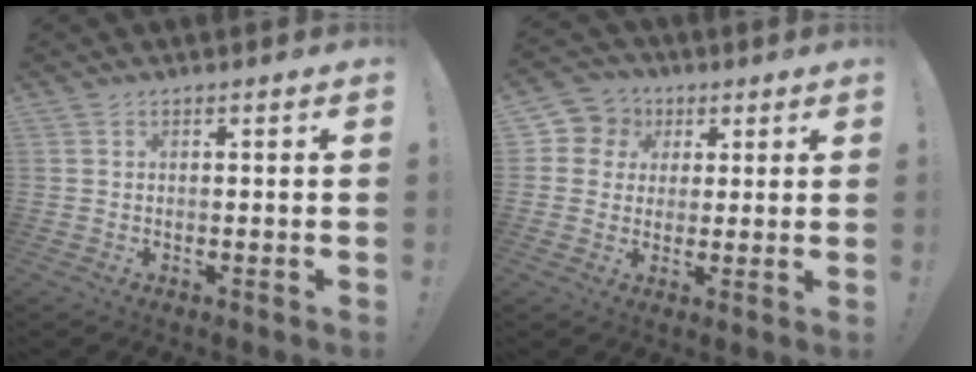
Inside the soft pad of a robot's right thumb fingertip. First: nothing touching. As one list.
[{"total": 7.6, "force": [1.7, 7.2, 1.6], "torque": [-0.030, -0.002, 0.038]}]